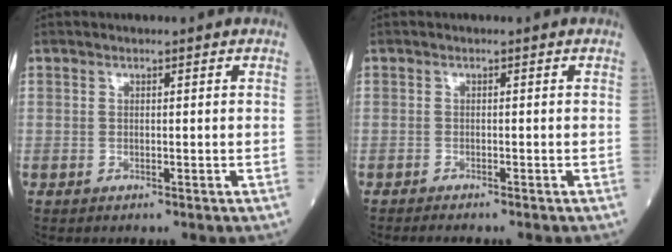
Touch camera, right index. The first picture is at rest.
{"total": 1.7, "force": [-1.5, 0.0, 0.7], "torque": [-0.015, -0.003, -0.021]}